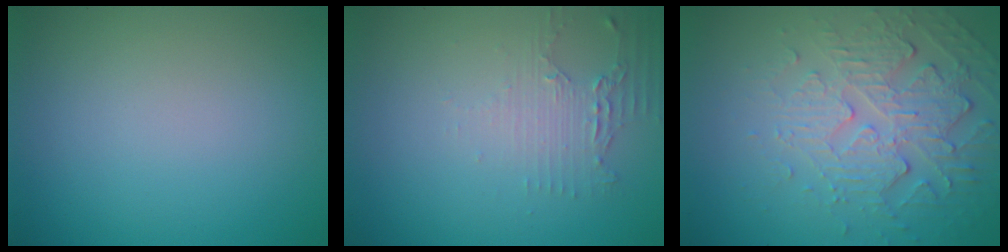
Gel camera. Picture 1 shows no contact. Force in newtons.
{"total": 2.1, "press": 1.6, "slide": 1.4}
{"total": 5.3, "press": 3.7, "slide": 3.7}